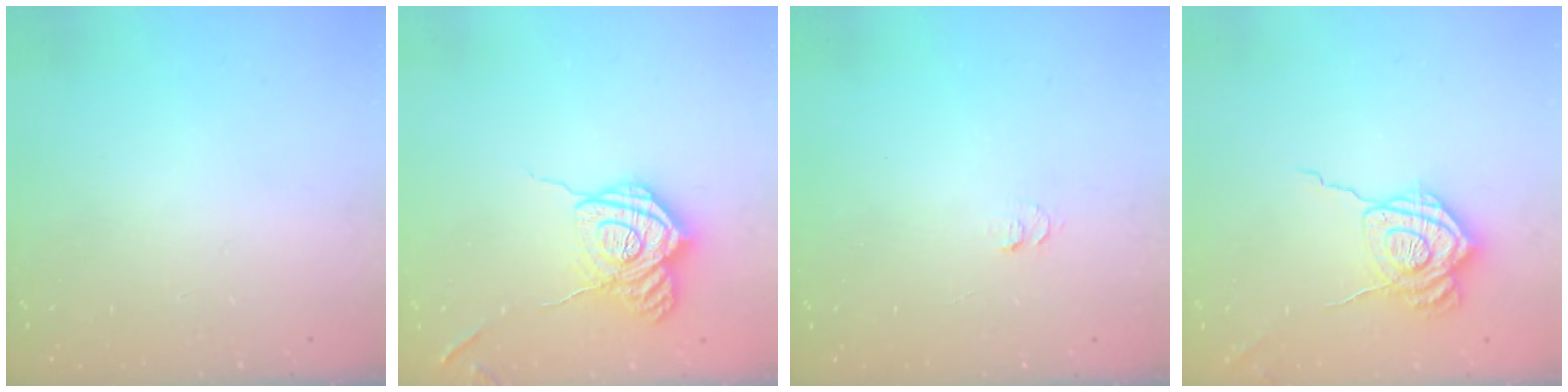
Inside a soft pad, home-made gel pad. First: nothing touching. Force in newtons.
{"total": 17.0, "press": 17.0, "slide": 0.9}
{"total": 4.2, "press": 4.1, "slide": 0.5}
{"total": 12.8, "press": 12.7, "slide": 1.2}